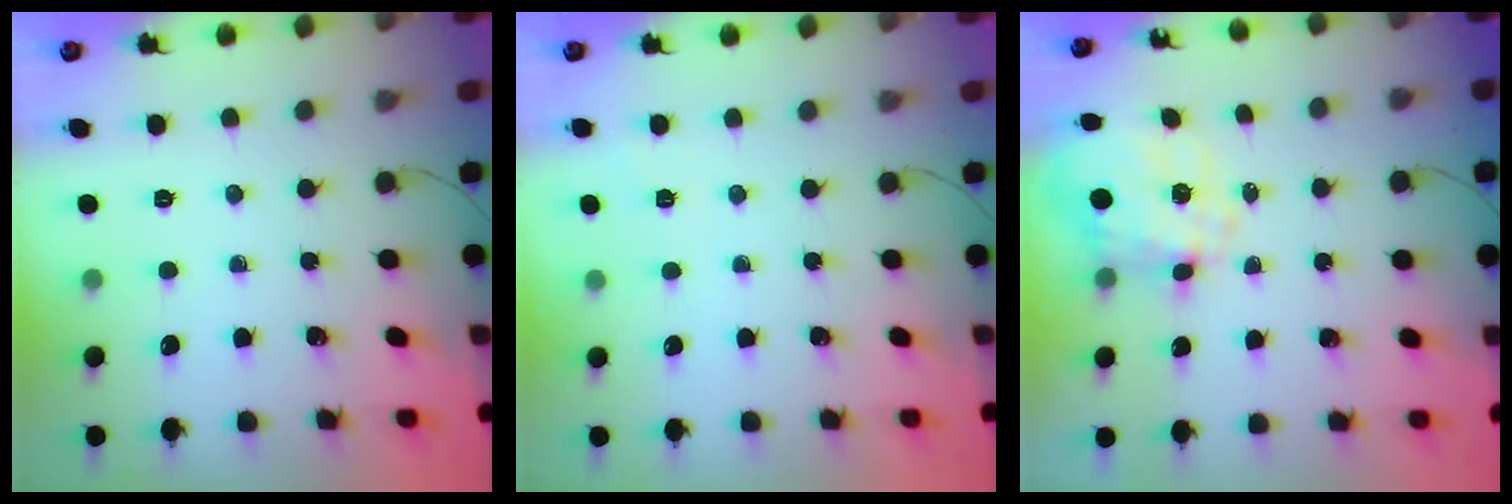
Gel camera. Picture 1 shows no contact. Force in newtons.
{"total": 1.3, "press": 0.2, "slide": 1.3}
{"total": 9.1, "press": 9.0, "slide": 1.5}